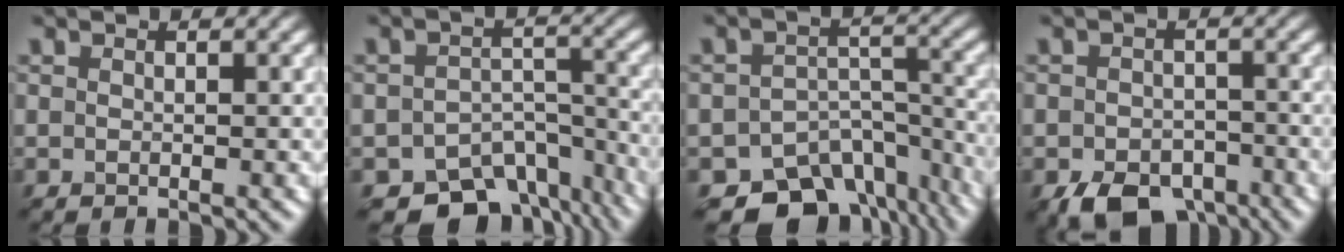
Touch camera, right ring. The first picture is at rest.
{"total": 8.8, "force": [-6.6, 4.9, 3.1], "torque": [-0.029, -0.008, -0.090]}
{"total": 11.0, "force": [-8.4, 6.3, 3.2], "torque": [-0.033, -0.010, -0.107]}
{"total": 6.4, "force": [-4.1, 3.8, 3.2], "torque": [-0.049, -0.011, -0.065]}